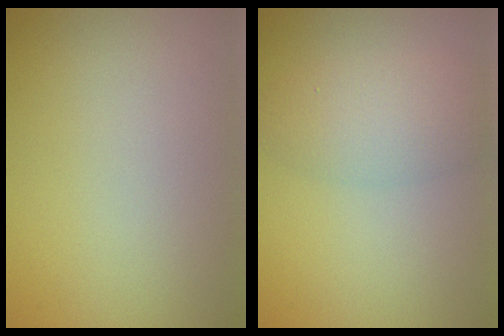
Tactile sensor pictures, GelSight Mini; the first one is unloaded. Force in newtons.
{"total": 3.4, "press": 3.4, "slide": 0.3}